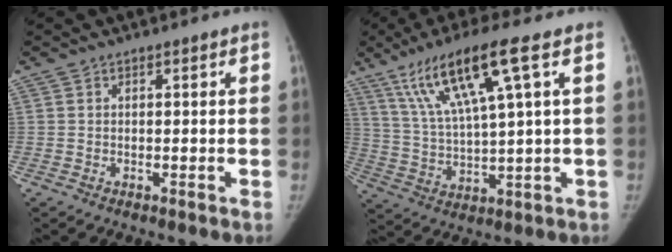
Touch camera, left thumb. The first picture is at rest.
{"total": 14.5, "force": [7.1, 1.2, 12.5], "torque": [-0.247, -0.014, 0.139]}